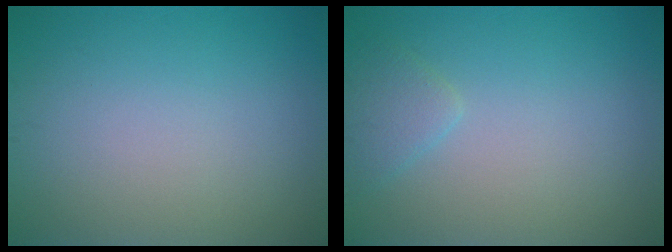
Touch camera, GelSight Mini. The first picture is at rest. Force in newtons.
{"total": 1.5, "press": 1.5, "slide": 0.0}